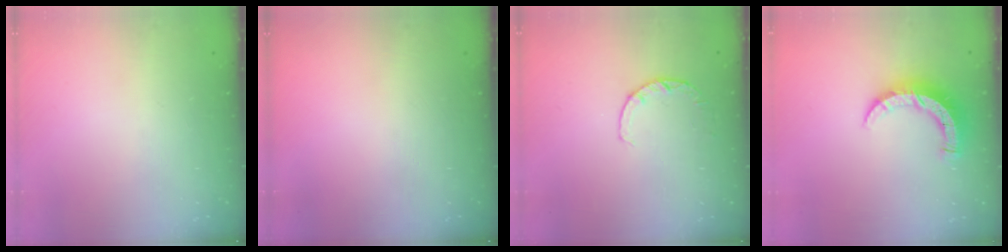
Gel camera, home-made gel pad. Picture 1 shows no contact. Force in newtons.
{"total": 0.0}
{"total": 3.0, "press": 2.9, "slide": 0.4}
{"total": 8.4, "press": 8.3, "slide": 0.6}